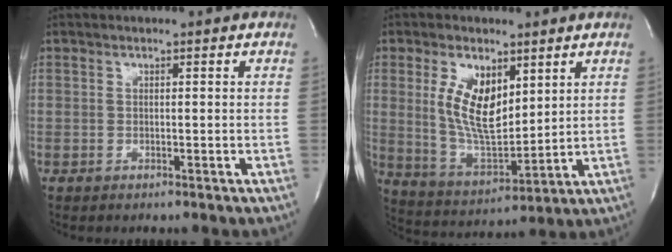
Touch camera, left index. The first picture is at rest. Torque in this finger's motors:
{"motor_torque": [0.31, -0.13, 0.50, 0.16]}